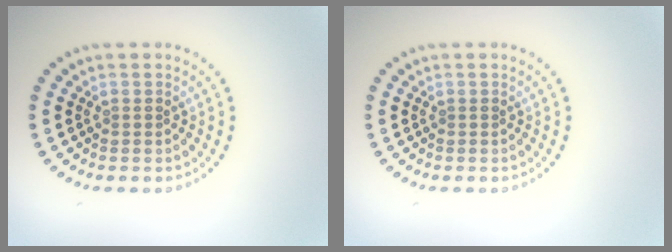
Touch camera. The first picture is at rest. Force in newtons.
{"total": 0.0}